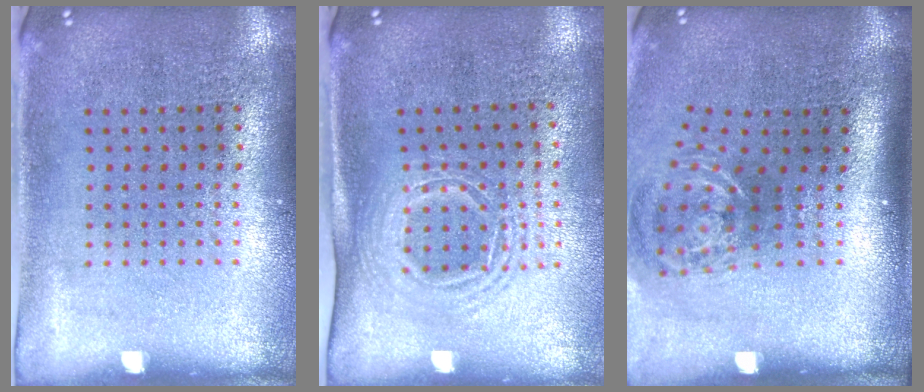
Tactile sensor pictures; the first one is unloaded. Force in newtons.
{"total": 1.6, "press": 1.3, "slide": 1.0}
{"total": 1.9, "press": 1.2, "slide": 1.5}